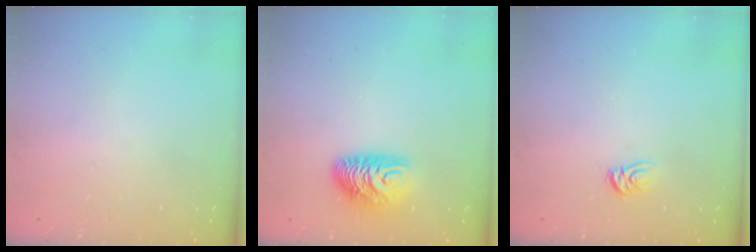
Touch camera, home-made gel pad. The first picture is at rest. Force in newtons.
{"total": 8.8, "press": 8.8, "slide": 0.8}
{"total": 4.2, "press": 4.2, "slide": 0.3}